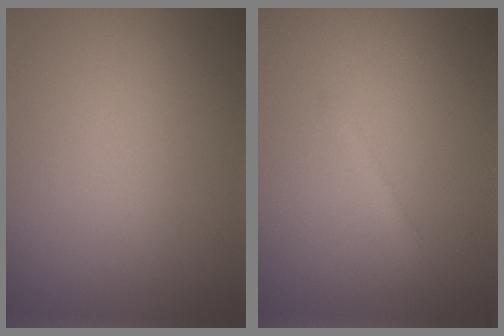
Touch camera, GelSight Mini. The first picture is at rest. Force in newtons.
{"total": 1.2, "press": 1.2, "slide": 0.1}